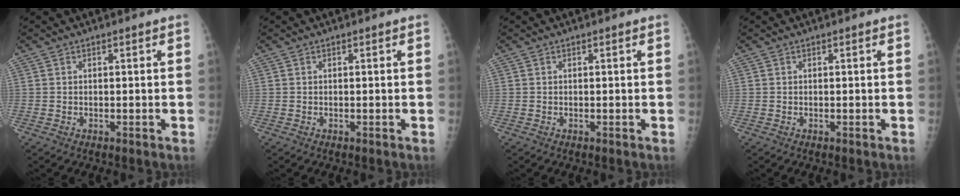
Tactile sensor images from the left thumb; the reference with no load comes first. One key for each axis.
{"total": 0.0}
{"total": 0.0}
{"total": 0.0}